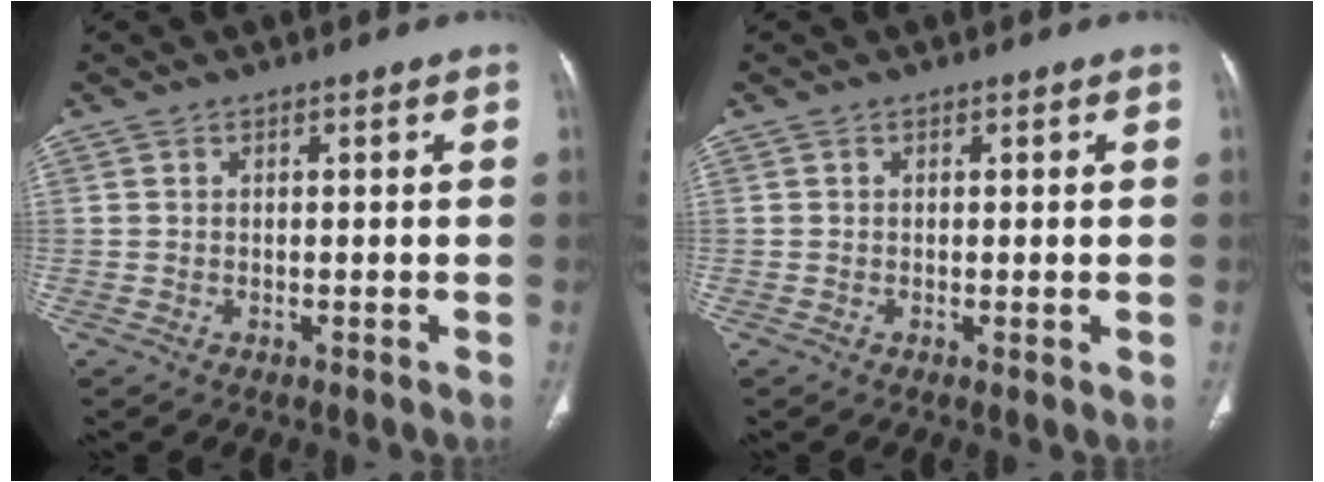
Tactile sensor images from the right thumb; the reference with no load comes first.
{"total": 0.7, "force": [0.0, 0.2, 0.7], "torque": [-0.017, -0.004, -0.003]}